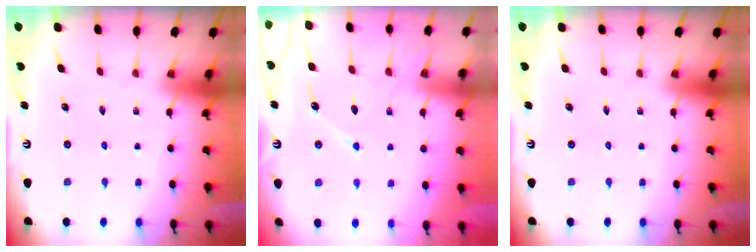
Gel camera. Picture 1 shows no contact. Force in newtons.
{"total": 11.4, "press": 11.3, "slide": 1.3}
{"total": 0.0}